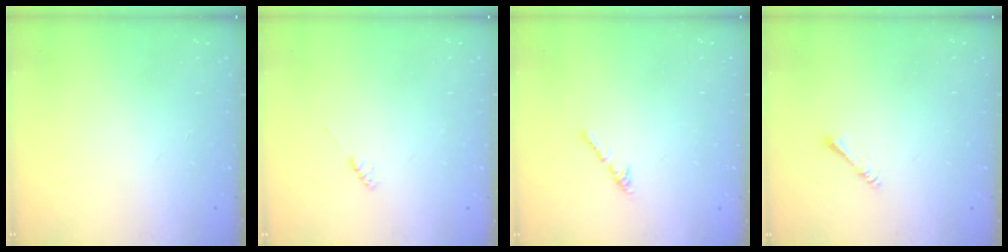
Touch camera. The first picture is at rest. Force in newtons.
{"total": 2.3, "press": 2.3, "slide": 0.3}
{"total": 0.8, "press": 0.7, "slide": 0.5}
{"total": 1.4, "press": 1.4, "slide": 0.3}